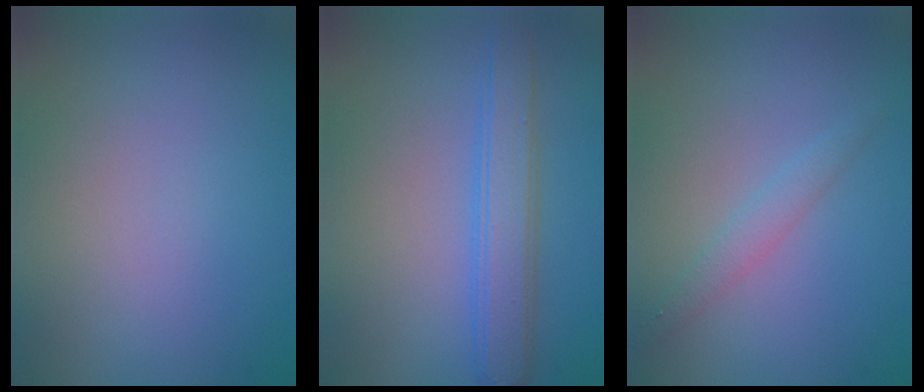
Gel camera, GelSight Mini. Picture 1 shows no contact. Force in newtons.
{"total": 3.7, "press": 3.7, "slide": 0.1}
{"total": 1.6, "press": 1.6, "slide": 0.0}